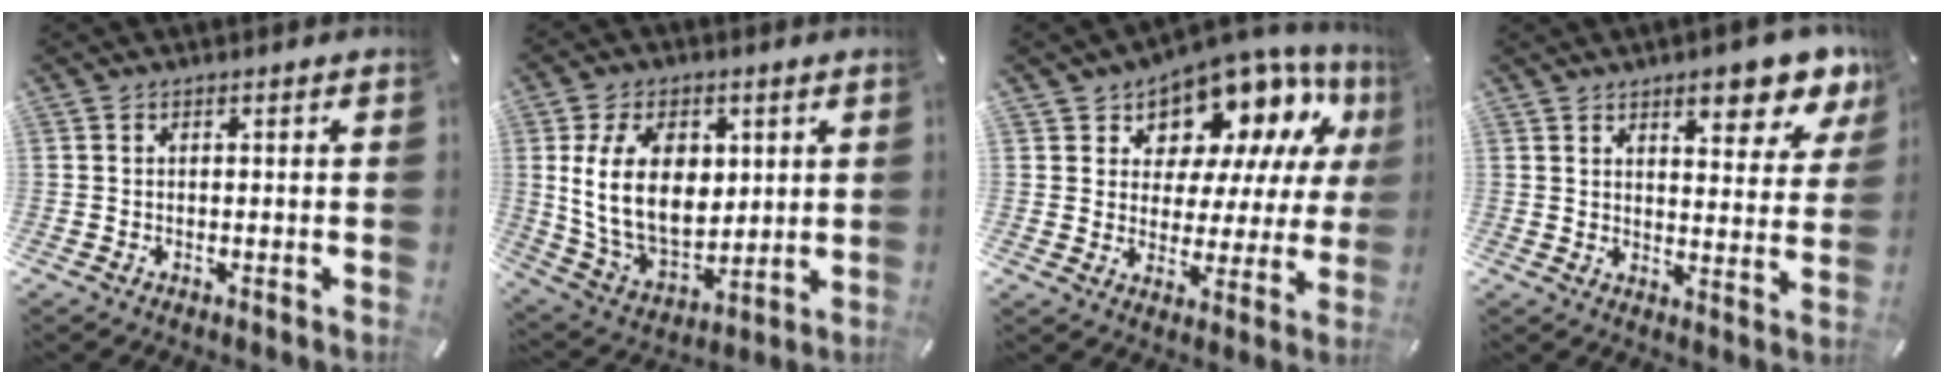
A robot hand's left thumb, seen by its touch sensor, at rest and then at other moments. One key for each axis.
{"total": 17.0, "fx": 3.5, "fy": 11.7, "fz": 11.9, "tx": -0.242, "ty": -0.005, "tz": 0.061}
{"total": 12.1, "fx": 9.2, "fy": 6.9, "fz": 3.7, "tx": -0.071, "ty": -0.076, "tz": 0.163}
{"total": 10.8, "fx": 7.8, "fy": 4.2, "fz": 6.3, "tx": -0.073, "ty": -0.051, "tz": 0.129}